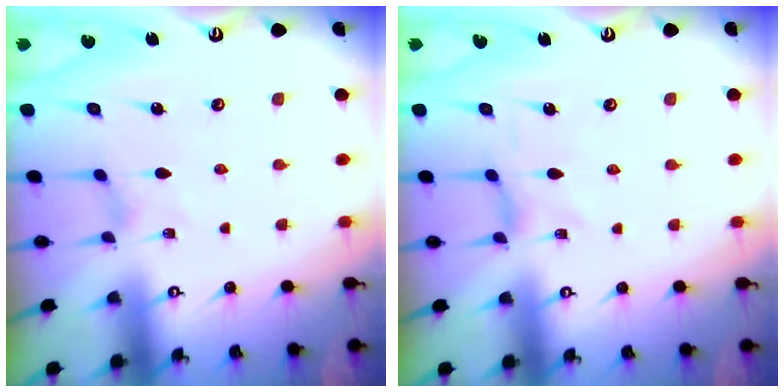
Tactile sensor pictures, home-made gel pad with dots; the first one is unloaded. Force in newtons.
{"total": 0.0}